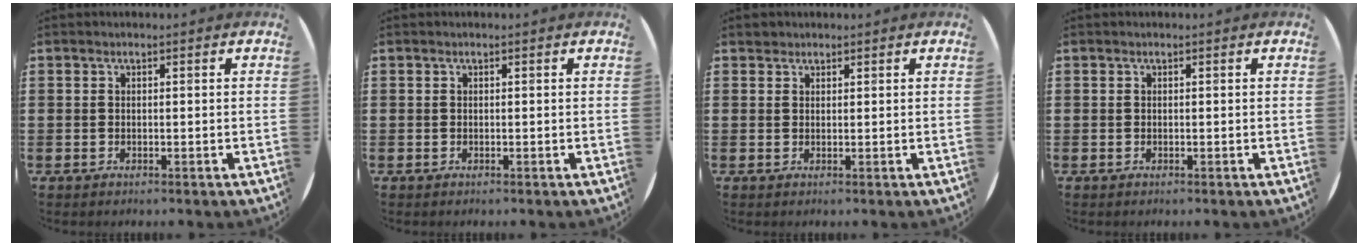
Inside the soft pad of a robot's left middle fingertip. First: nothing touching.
{"total": 0.0}
{"total": 1.0, "force": [0.9, 0.4, -0.1], "torque": [0.009, -0.001, 0.017]}
{"total": 0.0}